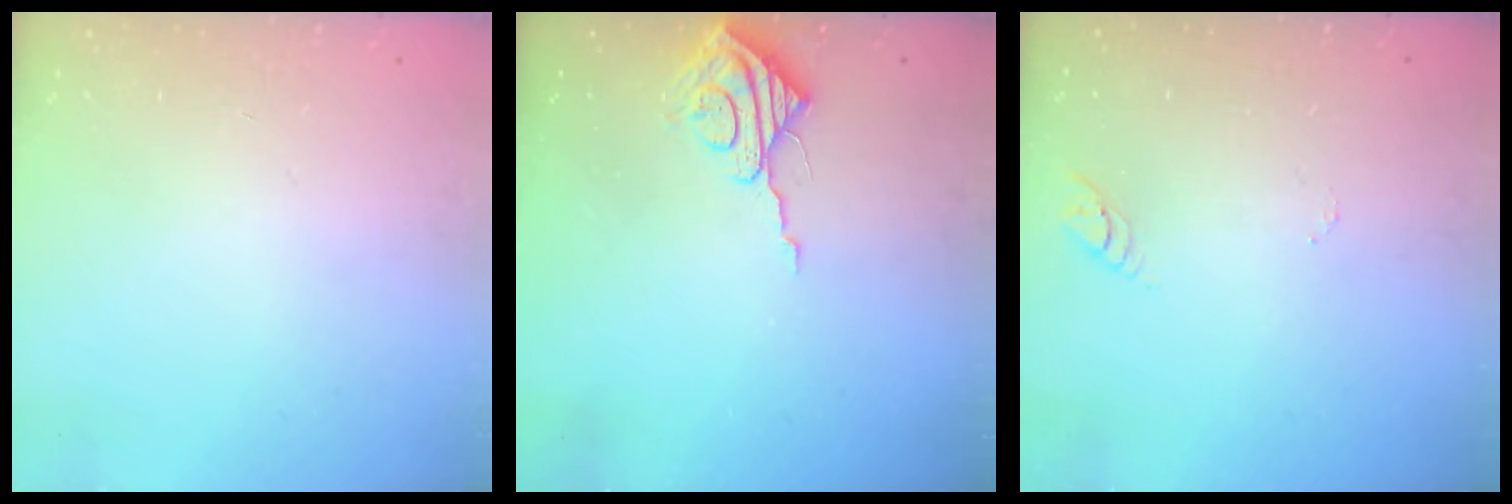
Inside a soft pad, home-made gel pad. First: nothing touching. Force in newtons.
{"total": 8.1, "press": 8.1, "slide": 0.5}
{"total": 2.9, "press": 2.9, "slide": 0.3}